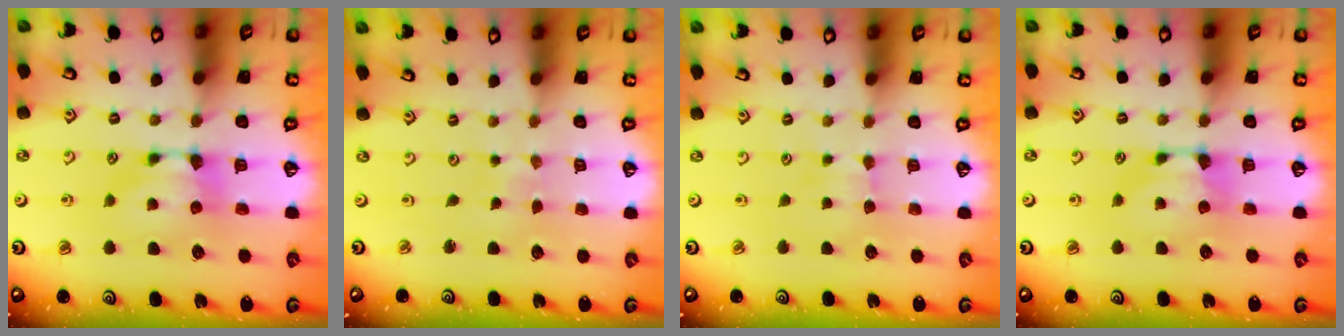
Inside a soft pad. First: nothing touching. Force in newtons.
{"total": 5.6, "press": 5.6, "slide": 0.2}
{"total": 2.3, "press": 2.3, "slide": 0.4}
{"total": 0.9, "press": 0.3, "slide": 0.8}